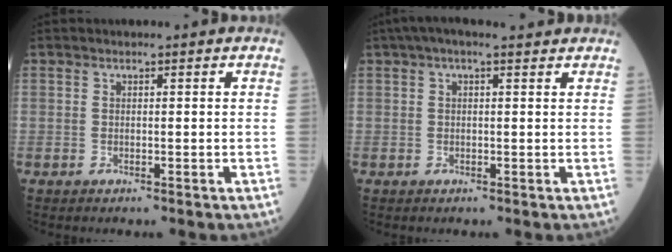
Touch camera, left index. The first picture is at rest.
{"total": 5.7, "force": [4.3, 1.2, 3.6], "torque": [-0.065, 0.044, 0.063]}